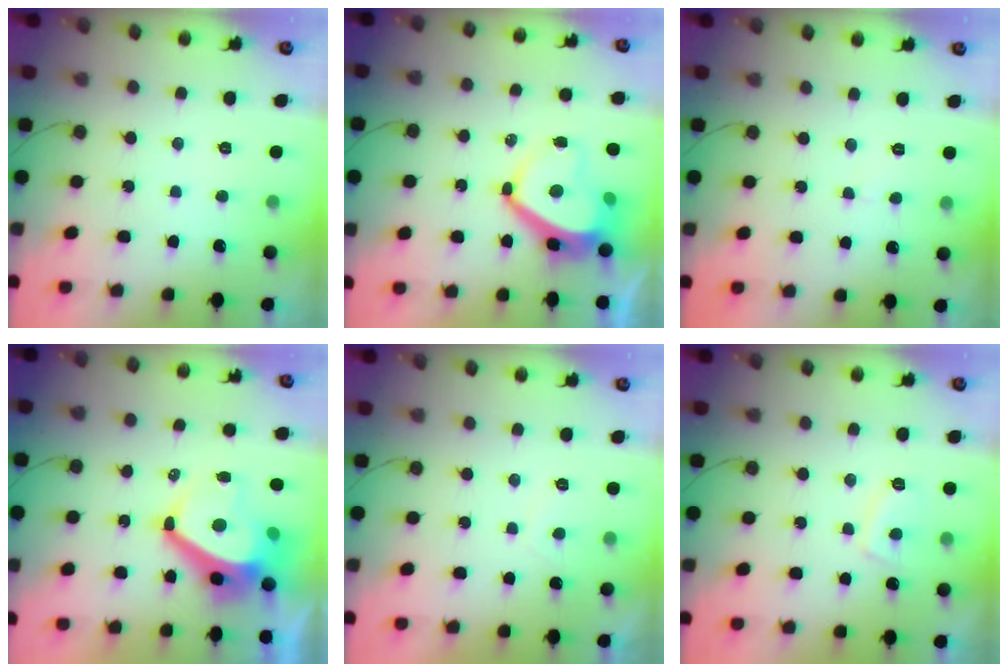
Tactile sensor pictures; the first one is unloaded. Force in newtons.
{"total": 10.0, "press": 9.9, "slide": 1.4}
{"total": 3.2, "press": 3.1, "slide": 0.3}
{"total": 10.9, "press": 10.9, "slide": 0.9}
{"total": 1.1, "press": 1.0, "slide": 0.5}
{"total": 4.6, "press": 4.5, "slide": 1.0}